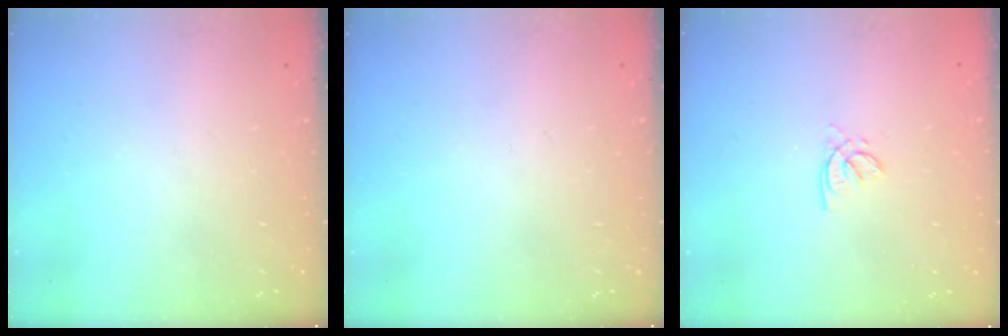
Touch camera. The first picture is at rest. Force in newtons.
{"total": 0.0}
{"total": 1.4, "press": 1.4, "slide": 0.2}